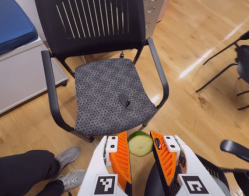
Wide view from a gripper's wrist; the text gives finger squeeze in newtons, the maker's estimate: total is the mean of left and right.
{"total": 8.4, "left": 8.0, "right": 8.8}